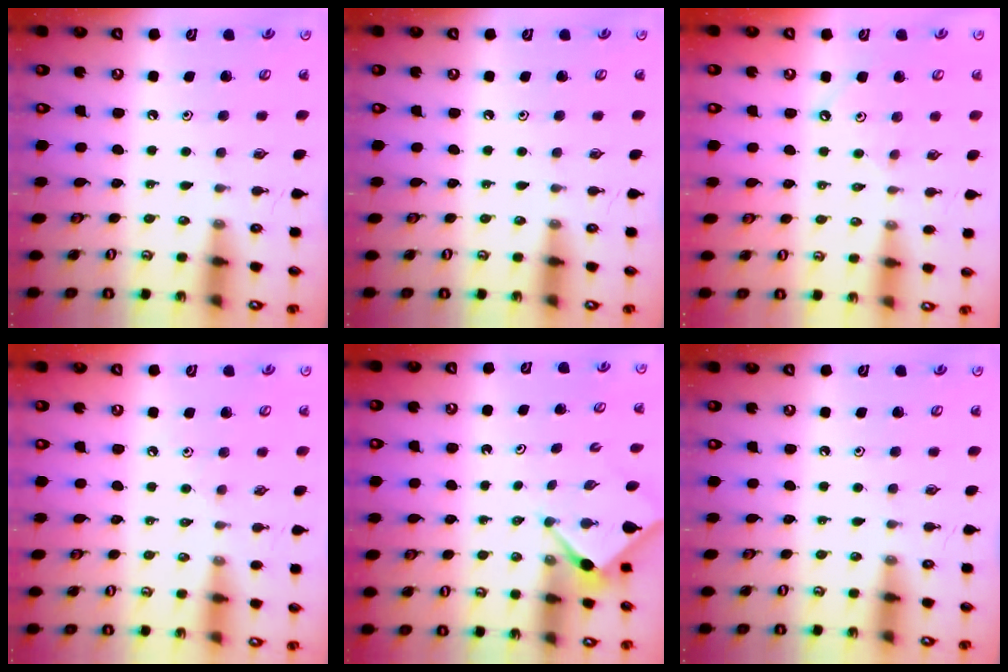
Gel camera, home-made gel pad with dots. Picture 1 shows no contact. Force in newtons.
{"total": 0.0}
{"total": 3.8, "press": 3.7, "slide": 0.7}
{"total": 2.4, "press": 2.3, "slide": 0.5}
{"total": 3.0, "press": 2.9, "slide": 0.4}
{"total": 0.0}